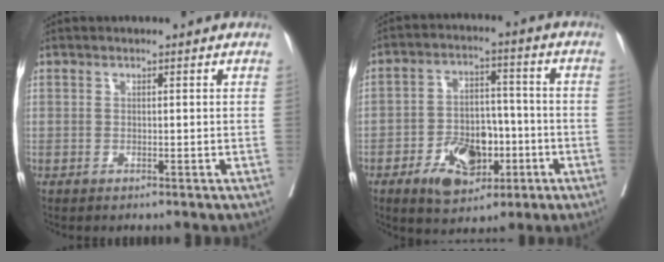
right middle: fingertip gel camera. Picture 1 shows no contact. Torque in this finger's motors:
{"motor_torque": [0.19, -0.12, 0.07, 0.02]}